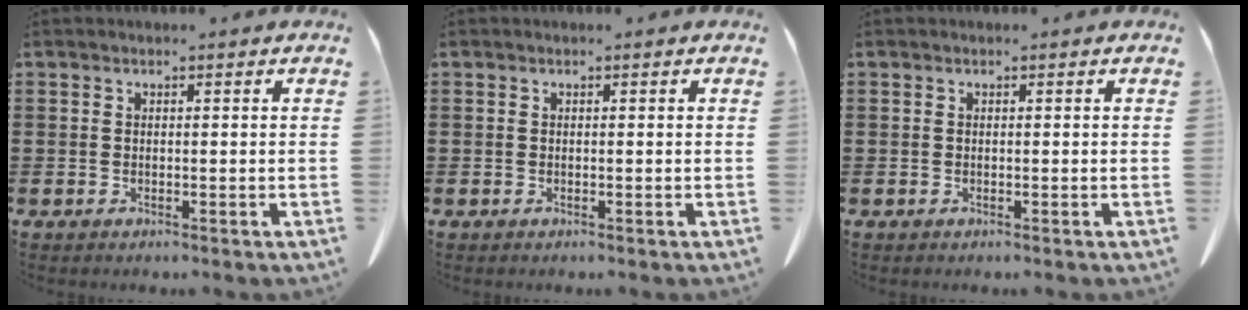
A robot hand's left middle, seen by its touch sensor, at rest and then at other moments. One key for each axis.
{"total": 0.0}
{"total": 0.0}